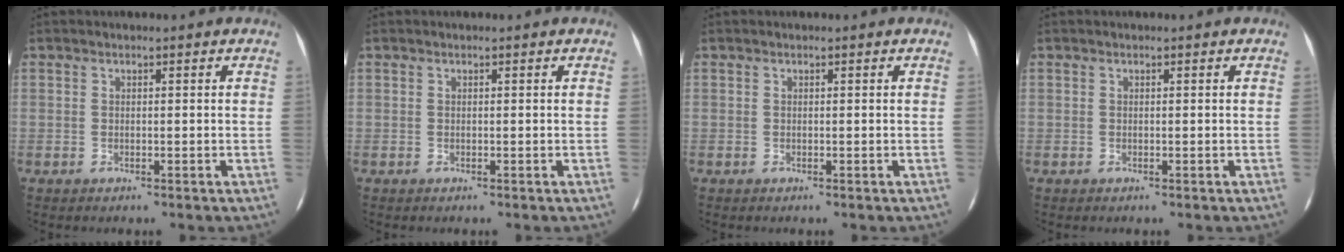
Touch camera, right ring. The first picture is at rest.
{"total": 0.0}
{"total": 0.0}
{"total": 0.0}